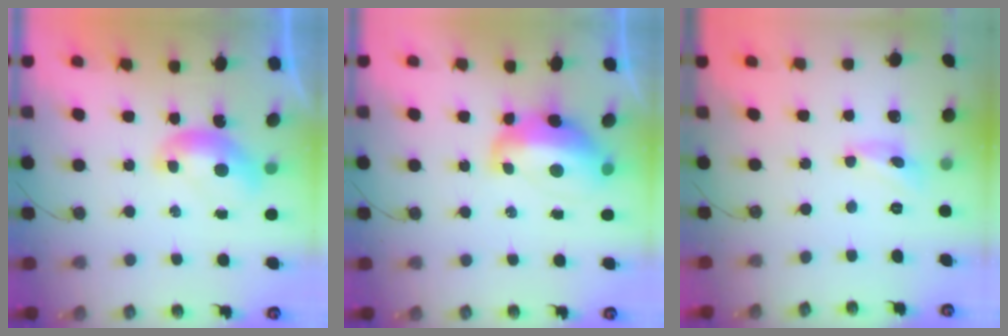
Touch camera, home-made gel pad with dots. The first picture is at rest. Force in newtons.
{"total": 6.2, "press": 6.1, "slide": 1.1}
{"total": 1.9, "press": 1.9, "slide": 0.2}